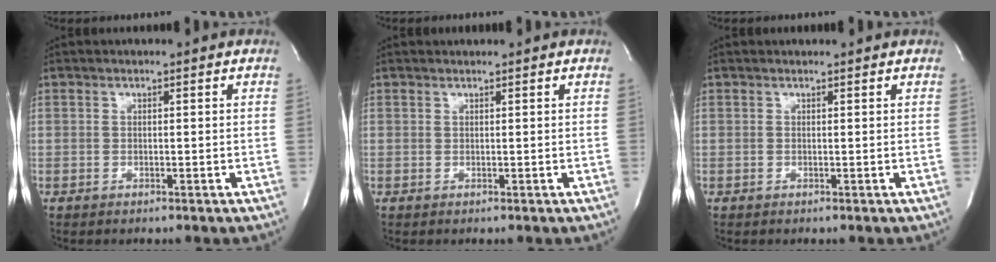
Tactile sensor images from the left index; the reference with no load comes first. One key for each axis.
{"total": 0.0}
{"total": 0.8, "fx": 0.8, "fy": 0.1, "fz": 0.2, "tx": -0.015, "ty": 0.009, "tz": 0.010}